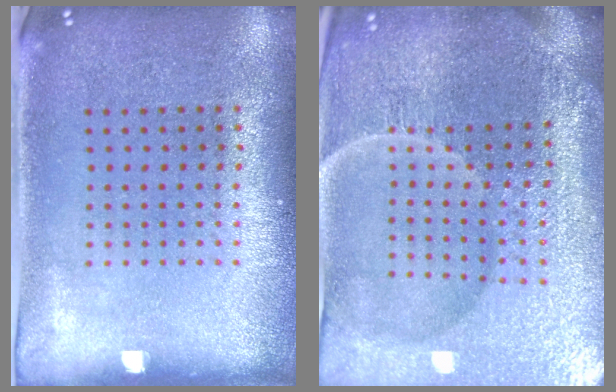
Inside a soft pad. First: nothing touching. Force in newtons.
{"total": 6.3, "press": 5.7, "slide": 2.7}